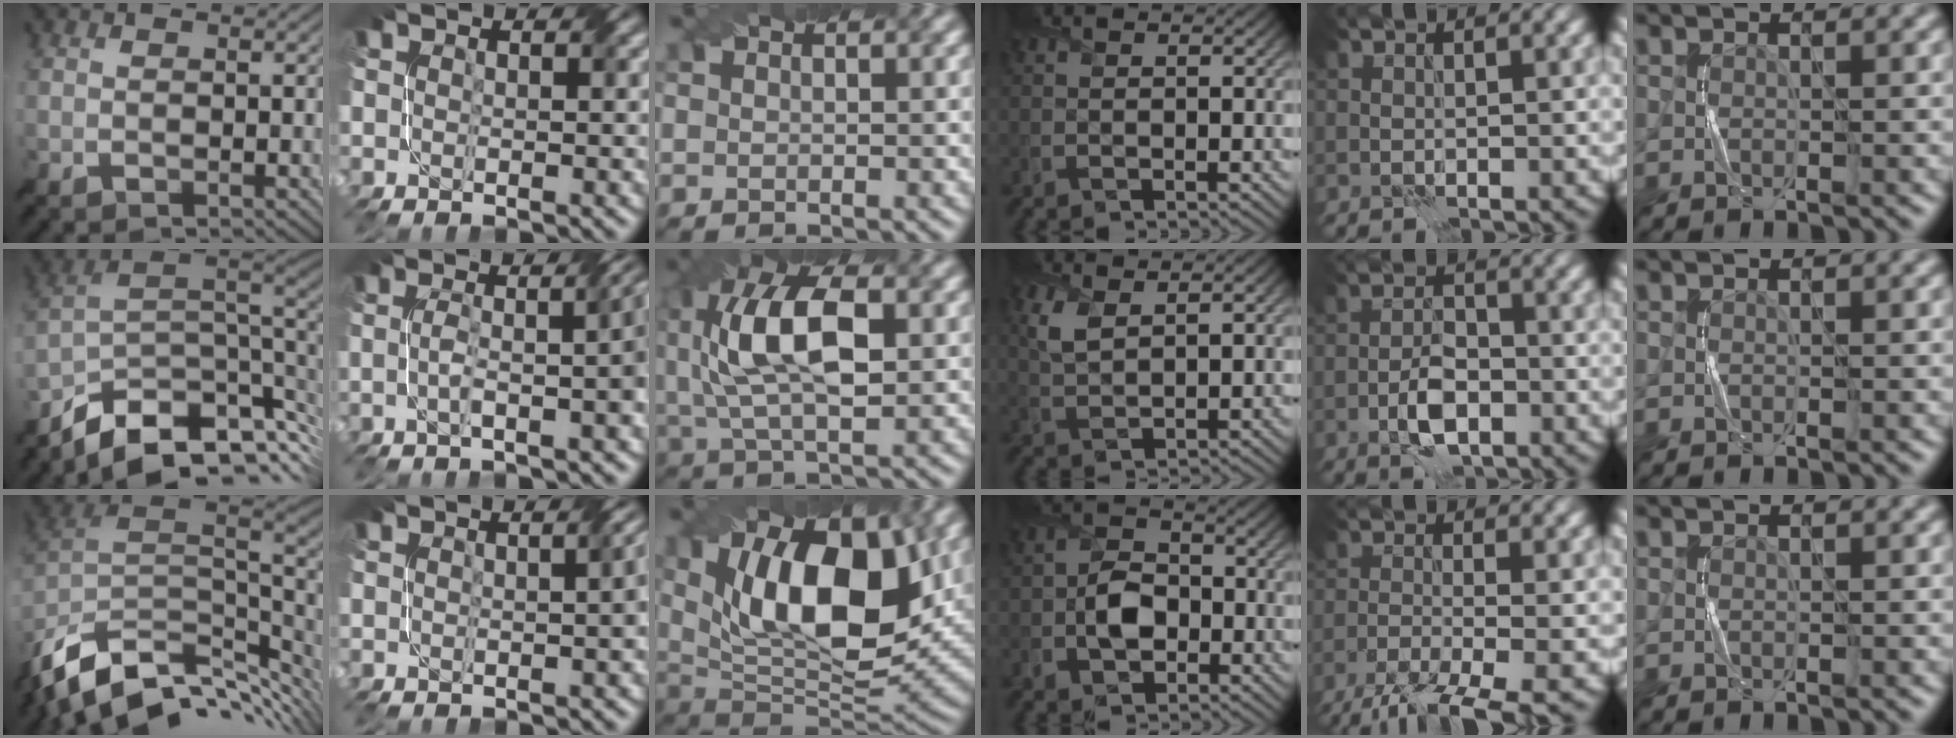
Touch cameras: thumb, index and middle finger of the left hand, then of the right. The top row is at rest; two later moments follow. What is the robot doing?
{"motion": "twist", "object": "screw"}